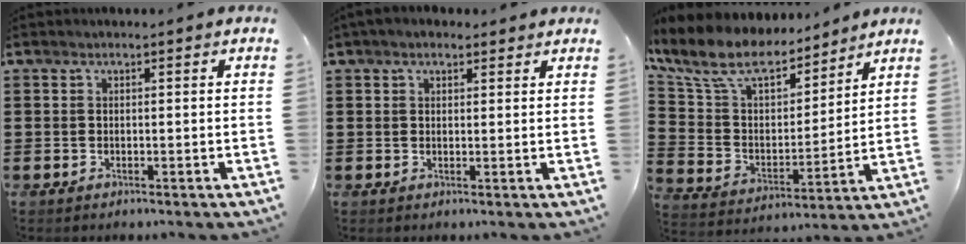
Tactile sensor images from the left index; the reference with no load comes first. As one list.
[{"total": 2.2, "force": [1.6, 1.1, 1.0], "torque": [-0.024, 0.010, 0.030]}, {"total": 11.1, "force": [9.0, 4.0, 5.0], "torque": [-0.140, -0.045, 0.159]}]